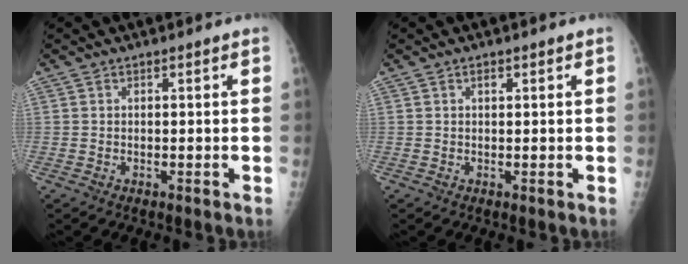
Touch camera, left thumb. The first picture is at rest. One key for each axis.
{"total": 0.6, "fx": 0.3, "fy": 0.4, "fz": 0.4, "tx": -0.002, "ty": 0.000, "tz": 0.004}